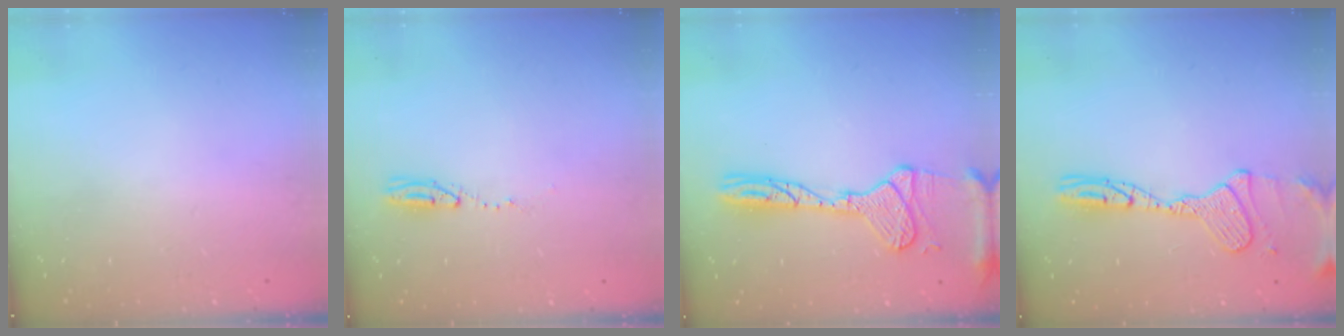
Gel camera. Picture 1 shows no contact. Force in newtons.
{"total": 3.7, "press": 2.8, "slide": 2.4}
{"total": 15.3, "press": 15.1, "slide": 2.2}
{"total": 14.0, "press": 13.9, "slide": 1.7}